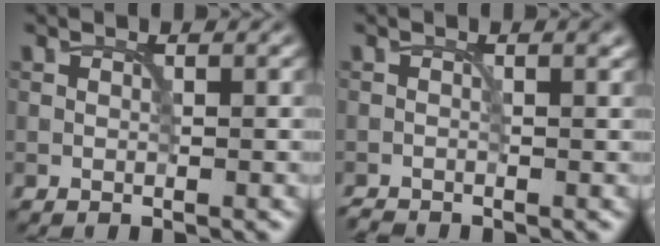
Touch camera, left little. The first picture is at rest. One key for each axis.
{"total": 1.0, "fx": -0.8, "fy": 0.2, "fz": 0.6, "tx": -0.010, "ty": -0.005, "tz": -0.019}